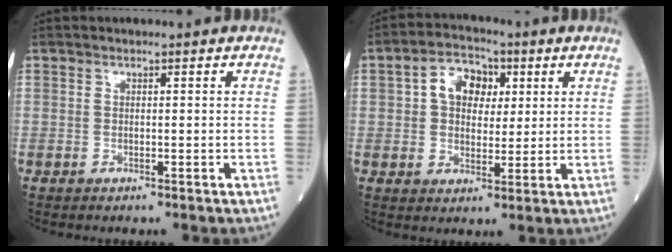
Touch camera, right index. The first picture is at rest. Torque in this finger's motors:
{"motor_torque": [0.50, 0.35, 0.15, 0.07]}